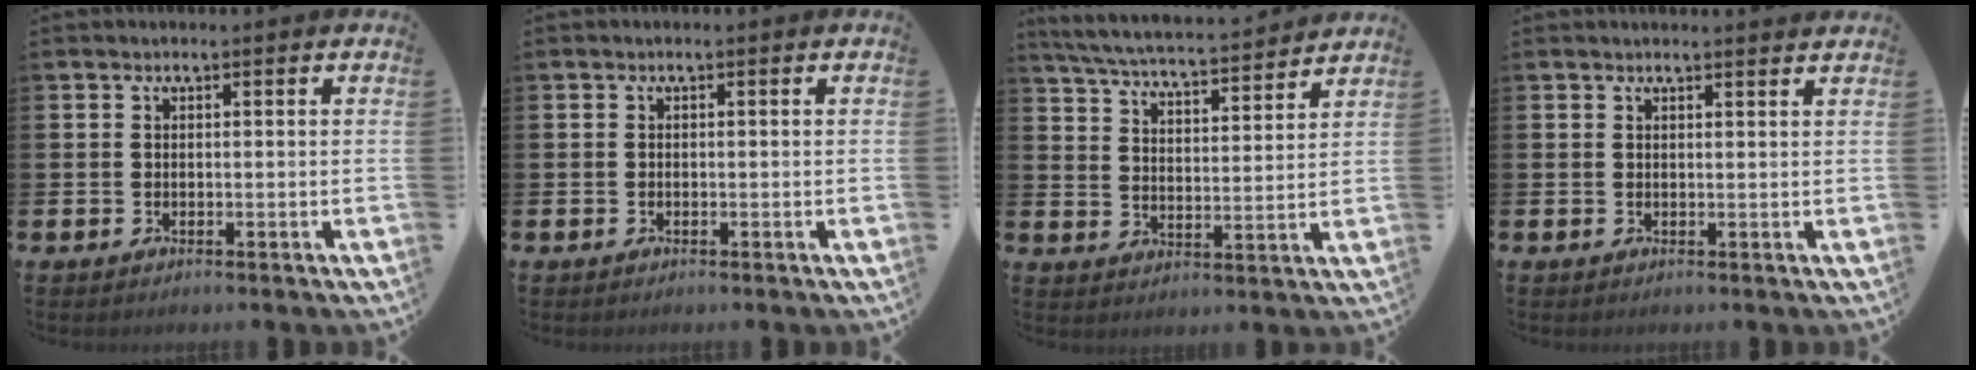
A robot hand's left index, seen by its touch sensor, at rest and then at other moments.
{"total": 0.0}
{"total": 5.6, "force": [5.4, 0.2, 1.3], "torque": [-0.046, -0.044, 0.091]}
{"total": 1.0, "force": [1.0, -0.1, 0.1], "torque": [0.012, -0.009, 0.016]}